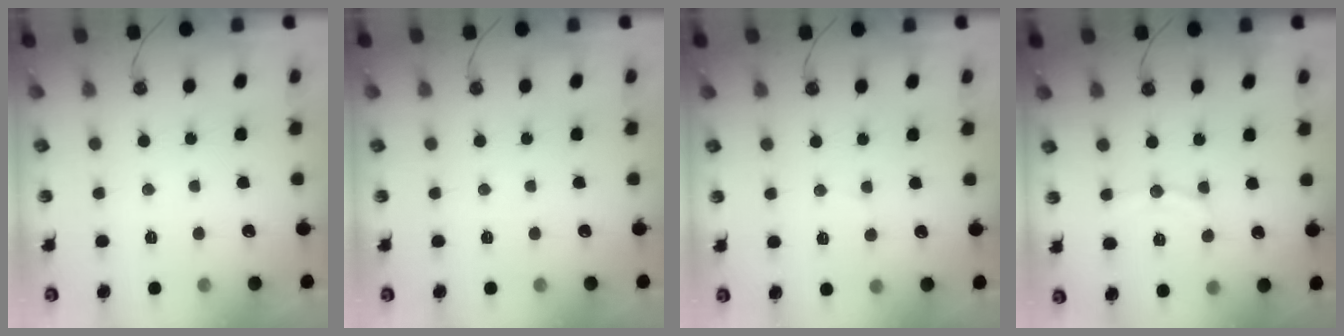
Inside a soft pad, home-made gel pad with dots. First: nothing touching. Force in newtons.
{"total": 0.0}
{"total": 5.6, "press": 5.6, "slide": 0.6}
{"total": 9.7, "press": 9.7, "slide": 0.8}